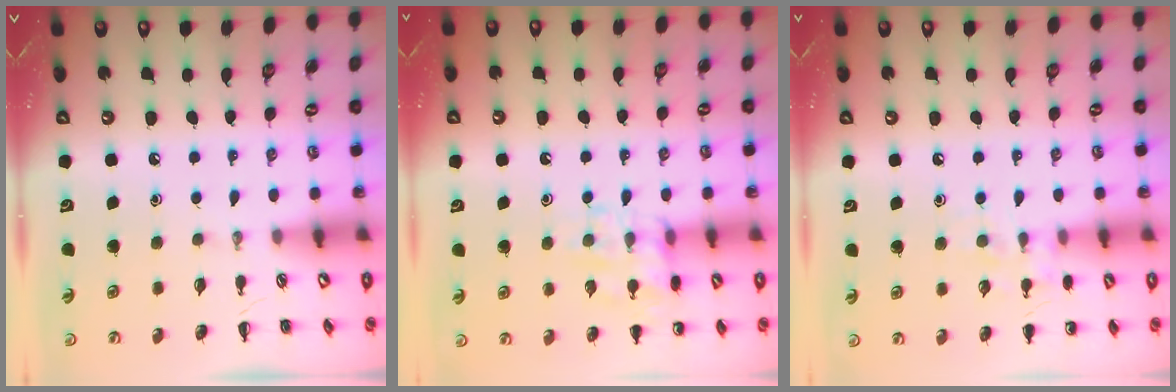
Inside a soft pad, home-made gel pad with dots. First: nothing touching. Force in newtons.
{"total": 12.7, "press": 12.7, "slide": 0.7}
{"total": 7.6, "press": 7.5, "slide": 1.2}